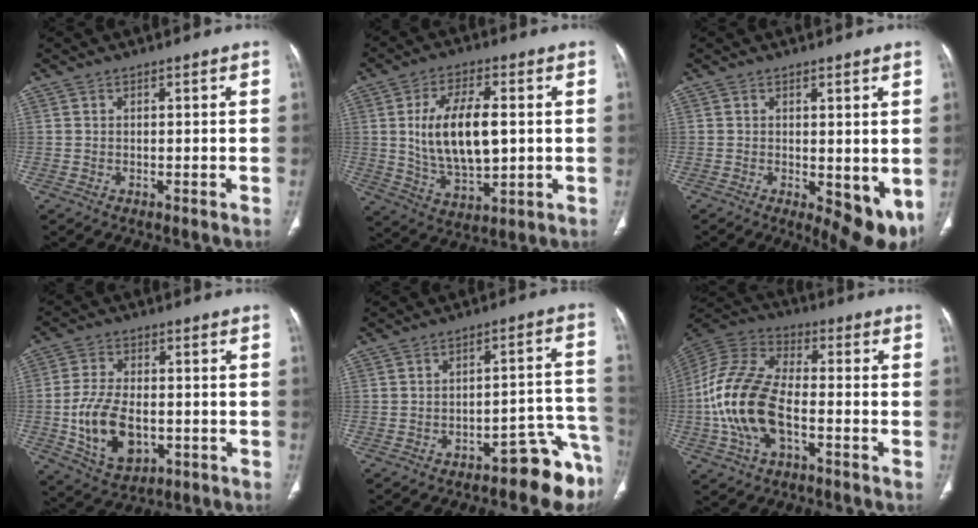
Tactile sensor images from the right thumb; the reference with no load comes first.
{"total": 14.3, "force": [1.3, 6.9, 12.5], "torque": [-0.218, -0.007, 0.031]}
{"total": 8.4, "force": [-0.9, 3.6, 7.5], "torque": [-0.089, -0.022, -0.001]}
{"total": 11.9, "force": [-2.4, 7.3, 9.1], "torque": [-0.162, 0.003, -0.032]}
{"total": 10.4, "force": [-7.8, 3.4, 6.0], "torque": [-0.021, 0.106, -0.108]}
{"total": 16.9, "force": [-4.1, 9.0, 13.7], "torque": [-0.291, 0.029, -0.078]}